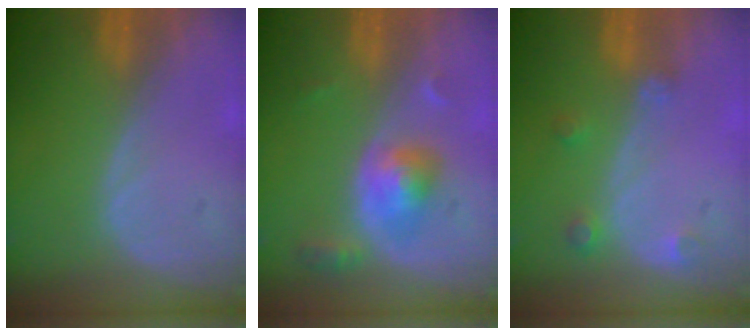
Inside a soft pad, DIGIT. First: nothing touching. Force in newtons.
{"total": 5.2, "press": 4.9, "slide": 1.8}
{"total": 2.6, "press": 2.5, "slide": 0.5}